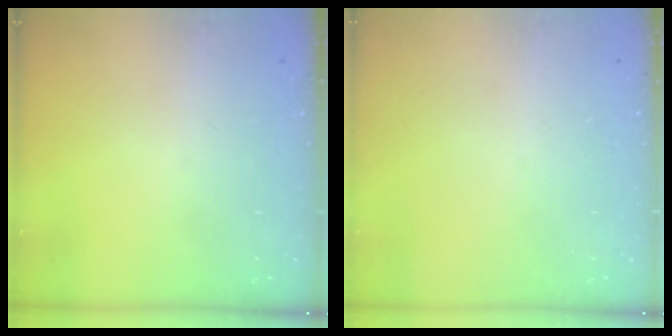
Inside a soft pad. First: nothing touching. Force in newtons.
{"total": 0.0}